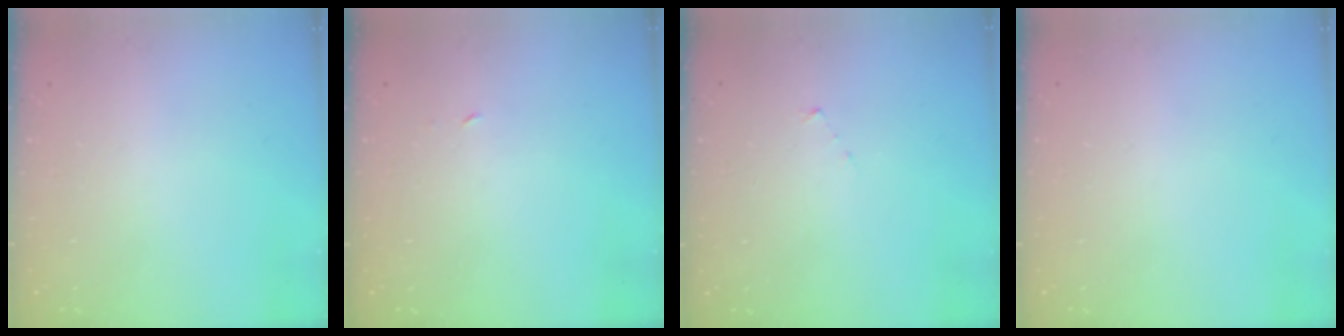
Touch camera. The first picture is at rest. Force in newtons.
{"total": 1.8, "press": 1.8, "slide": 0.1}
{"total": 3.0, "press": 3.0, "slide": 0.3}
{"total": 0.0}